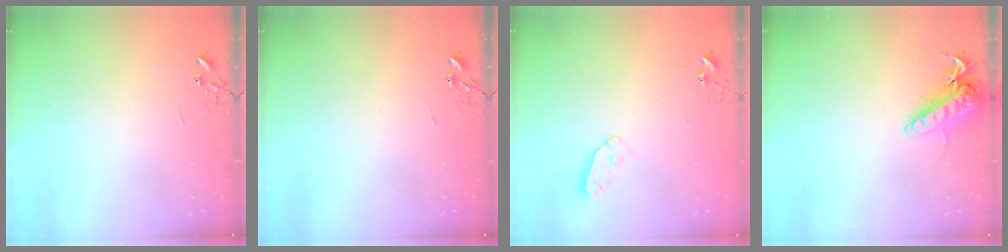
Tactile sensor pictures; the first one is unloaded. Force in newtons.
{"total": 0.0}
{"total": 4.7, "press": 4.6, "slide": 0.9}
{"total": 13.8, "press": 13.6, "slide": 2.4}